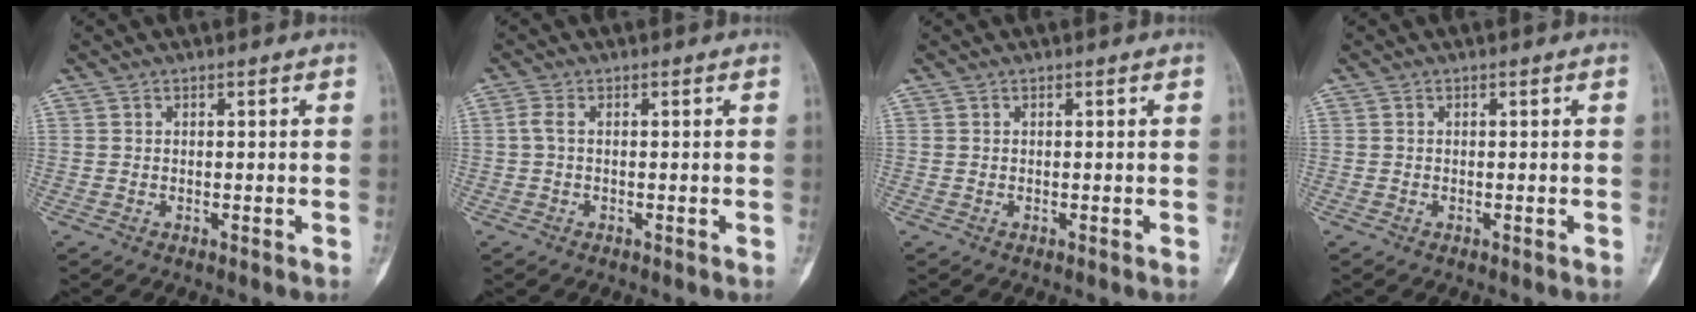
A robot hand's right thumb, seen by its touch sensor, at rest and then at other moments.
{"total": 1.7, "force": [0.0, 0.7, 1.5], "torque": [-0.040, 0.001, -0.003]}
{"total": 0.0}
{"total": 0.0}